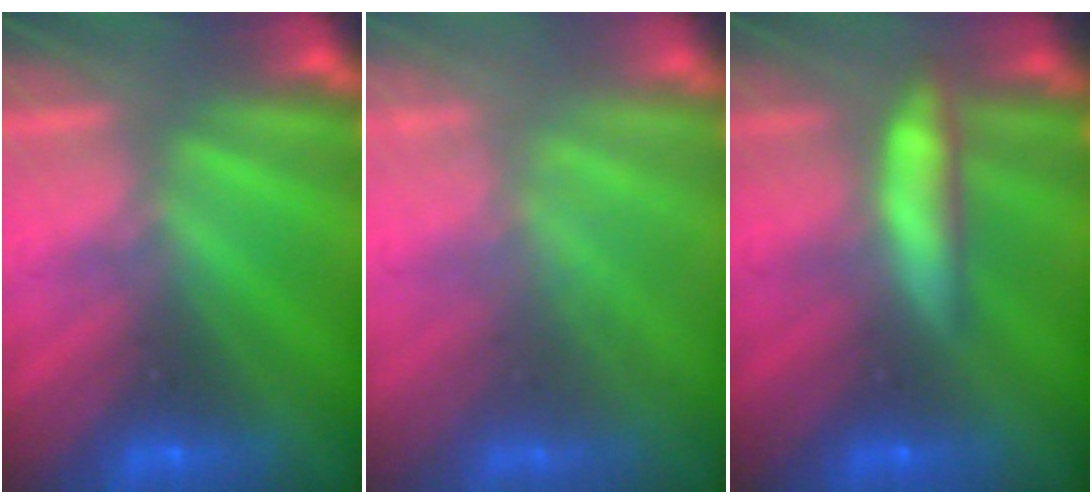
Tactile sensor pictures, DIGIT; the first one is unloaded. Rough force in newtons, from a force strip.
{"total": 2.0}
{"total": 8.6}